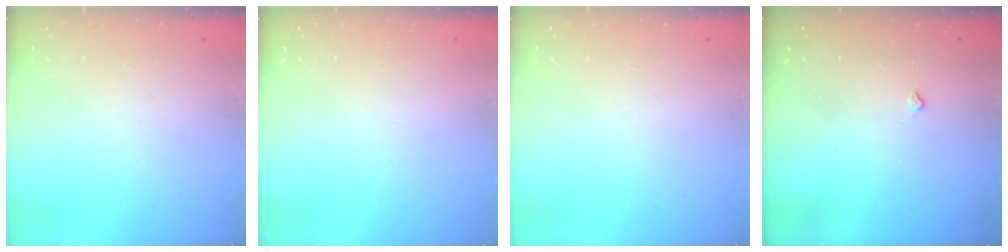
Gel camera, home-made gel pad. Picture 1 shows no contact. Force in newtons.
{"total": 0.0}
{"total": 0.0}
{"total": 2.7, "press": 2.6, "slide": 0.4}